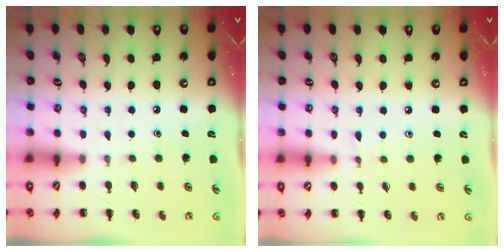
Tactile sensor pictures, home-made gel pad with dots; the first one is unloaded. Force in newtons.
{"total": 3.9, "press": 3.6, "slide": 1.5}